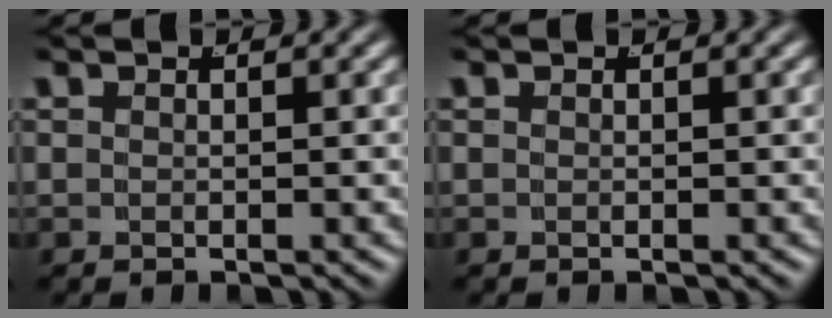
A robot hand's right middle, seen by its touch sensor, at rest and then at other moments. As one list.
[{"total": 0.0}]